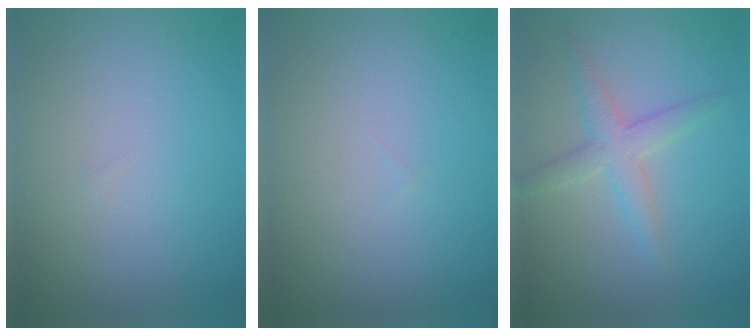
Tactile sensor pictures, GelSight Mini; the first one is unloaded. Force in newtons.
{"total": 0.0}
{"total": 2.8, "press": 2.8, "slide": 0.0}